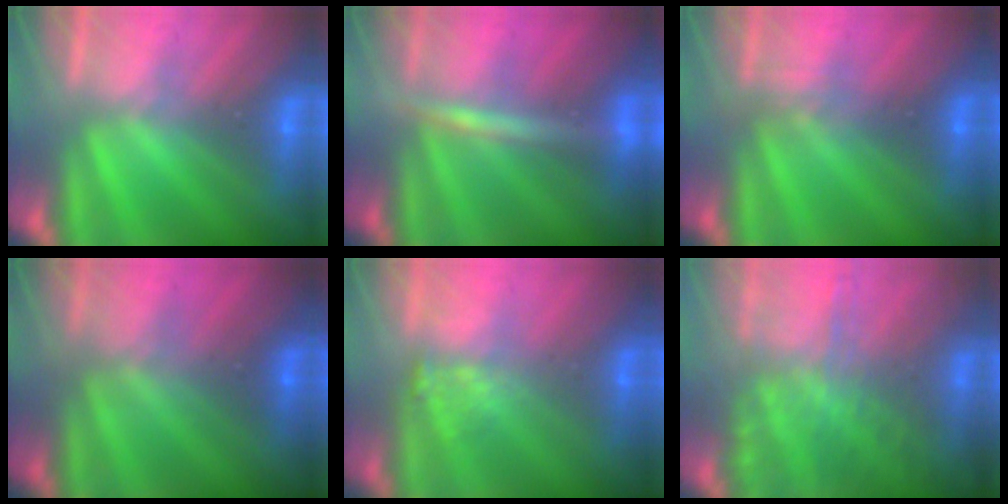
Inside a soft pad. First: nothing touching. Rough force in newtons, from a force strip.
{"total": 2.6}
{"total": 2.3}
{"total": 1.9}
{"total": 3.6}
{"total": 7.2}